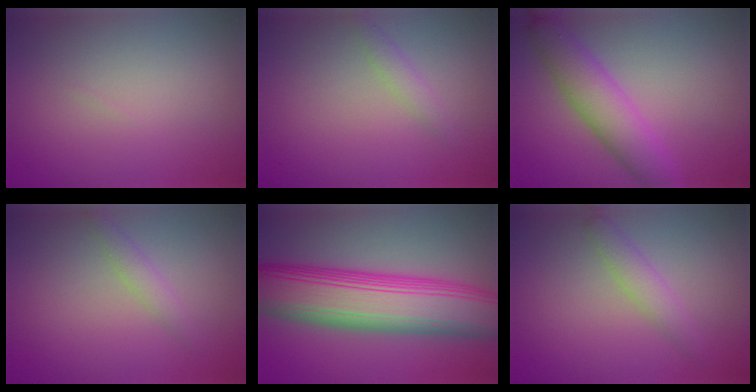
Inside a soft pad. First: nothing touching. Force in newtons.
{"total": 1.3, "press": 1.3, "slide": 0.0}
{"total": 5.1, "press": 5.1, "slide": 0.2}
{"total": 1.5, "press": 1.5, "slide": 0.1}
{"total": 12.3, "press": 12.3, "slide": 0.2}
{"total": 2.1, "press": 2.1, "slide": 0.0}